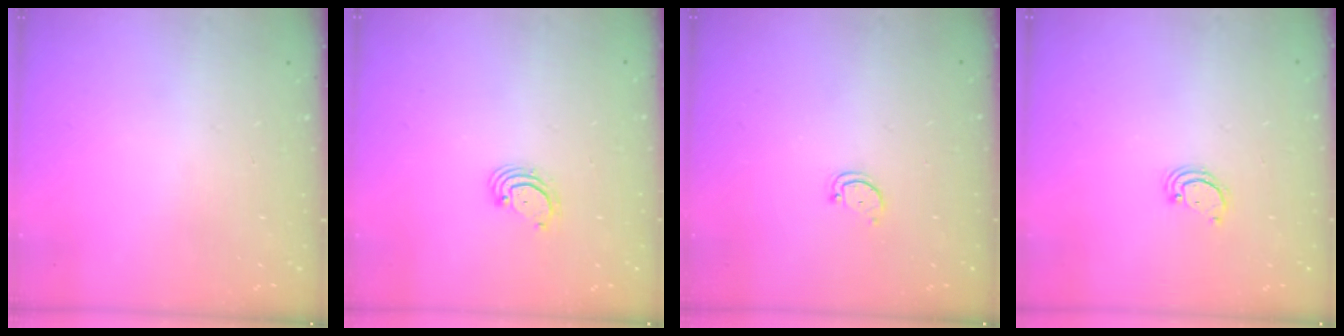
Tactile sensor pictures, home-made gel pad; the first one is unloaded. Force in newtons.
{"total": 3.0, "press": 3.0, "slide": 0.3}
{"total": 2.3, "press": 2.3, "slide": 0.4}
{"total": 2.2, "press": 2.2, "slide": 0.2}